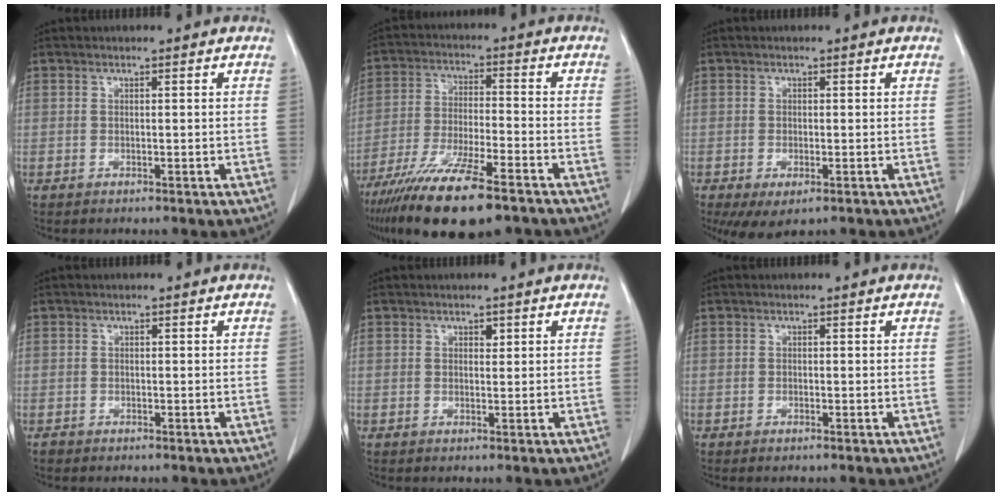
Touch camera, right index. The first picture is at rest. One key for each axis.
{"total": 16.3, "fx": -11.6, "fy": 2.5, "fz": 11.2, "tx": -0.206, "ty": -0.042, "tz": -0.201}
{"total": 4.8, "fx": -2.6, "fy": 1.9, "fz": 3.5, "tx": -0.057, "ty": -0.013, "tz": -0.034}
{"total": 0.8, "fx": -0.5, "fy": 0.6, "fz": -0.1, "tx": -0.006, "ty": 0.003, "tz": -0.011}
{"total": 0.8, "fx": 0.4, "fy": 0.5, "fz": 0.5, "tx": -0.006, "ty": -0.003, "tz": 0.006}
{"total": 0.6, "fx": -0.5, "fy": 0.1, "fz": 0.4, "tx": -0.010, "ty": -0.001, "tz": -0.005}